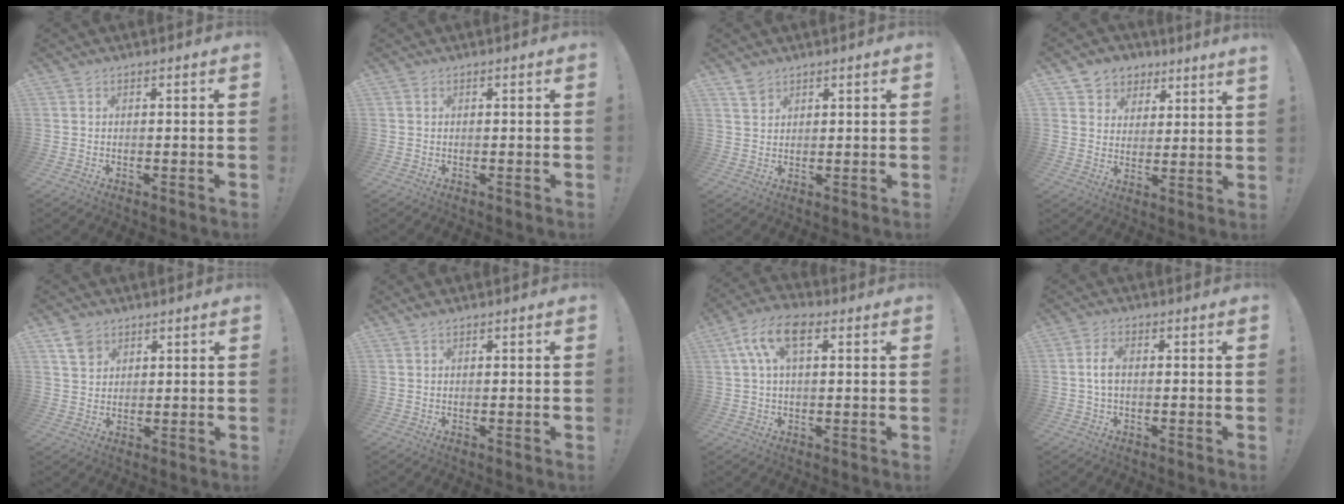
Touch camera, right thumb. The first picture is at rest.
{"total": 0.0}
{"total": 3.3, "force": [2.6, 1.9, 0.8], "torque": [-0.004, -0.018, 0.049]}
{"total": 5.9, "force": [4.5, 3.8, 0.3], "torque": [-0.016, -0.038, 0.088]}
{"total": 5.4, "force": [3.5, 3.9, 1.5], "torque": [-0.019, -0.016, 0.067]}
{"total": 0.9, "force": [0.8, 0.0, 0.5], "torque": [-0.005, -0.002, 0.014]}
{"total": 10.2, "force": [3.5, 5.2, 8.1], "torque": [-0.149, 0.010, 0.066]}
{"total": 3.7, "force": [0.1, 1.7, 3.3], "torque": [-0.062, 0.004, 0.001]}